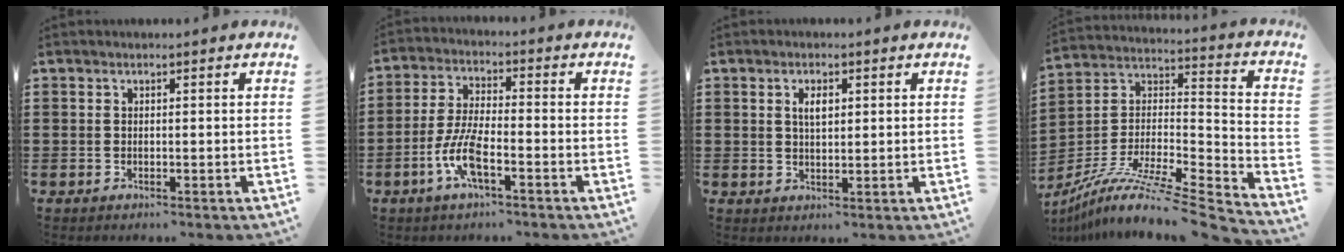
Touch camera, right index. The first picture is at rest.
{"total": 7.3, "force": [-3.2, 1.9, 6.3], "torque": [-0.148, -0.014, -0.065]}
{"total": 2.6, "force": [0.8, 1.2, 2.2], "torque": [-0.039, 0.003, 0.011]}
{"total": 8.9, "force": [-6.9, 0.6, 5.5], "torque": [-0.103, -0.013, -0.140]}